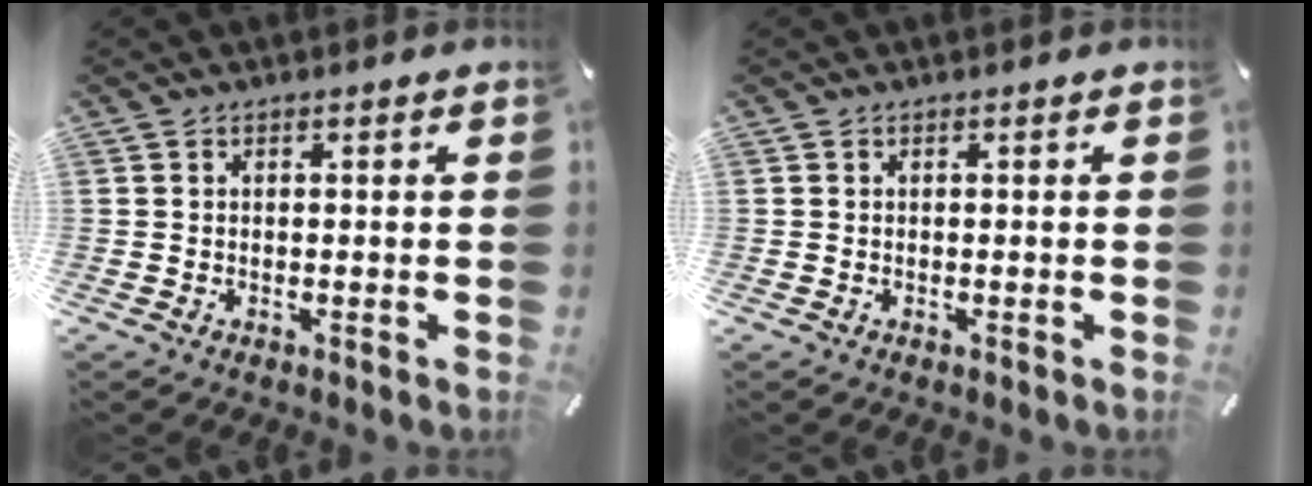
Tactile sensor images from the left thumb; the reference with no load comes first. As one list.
[{"total": 0.0}]